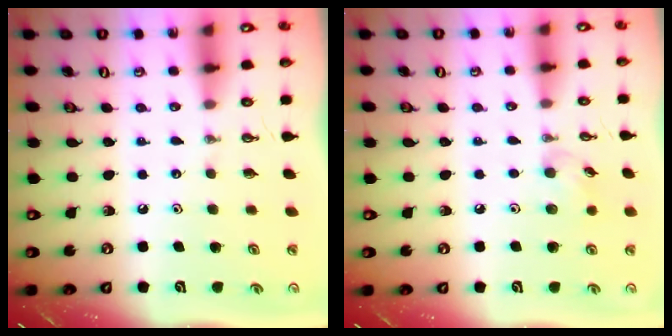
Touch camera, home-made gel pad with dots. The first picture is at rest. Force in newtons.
{"total": 6.5, "press": 6.4, "slide": 1.3}